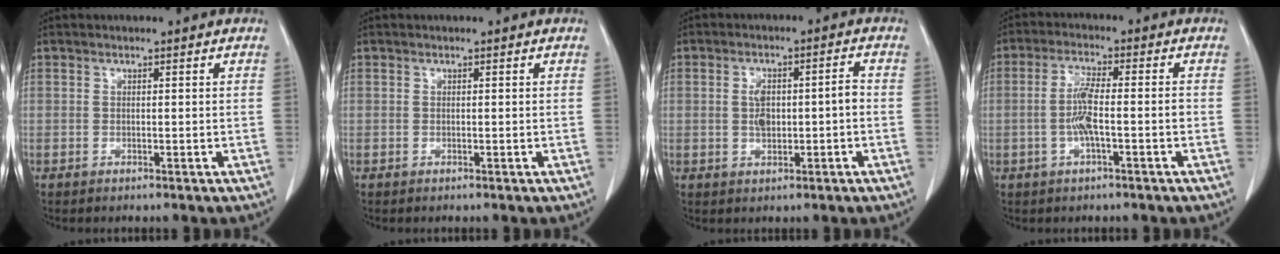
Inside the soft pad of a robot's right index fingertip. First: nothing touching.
{"total": 0.0}
{"total": 5.3, "force": [-0.4, 1.9, 4.9], "torque": [-0.096, 0.015, -0.004]}
{"total": 5.6, "force": [-1.3, 0.7, 5.4], "torque": [-0.110, 0.008, -0.023]}